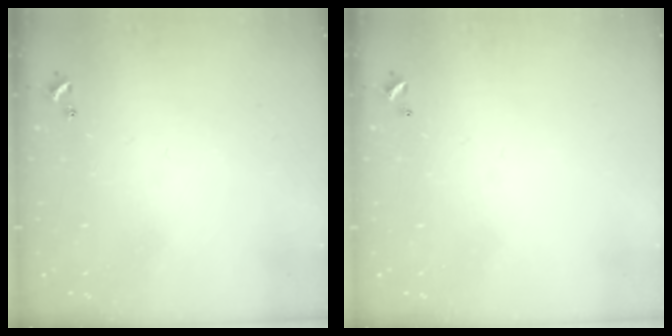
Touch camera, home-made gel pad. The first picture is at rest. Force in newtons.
{"total": 2.7, "press": 2.7, "slide": 0.1}